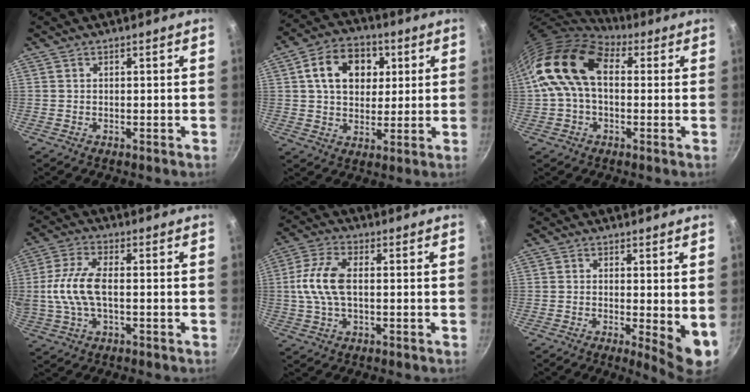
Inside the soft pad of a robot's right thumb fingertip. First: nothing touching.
{"total": 12.8, "force": [3.6, 9.5, 7.9], "torque": [-0.101, 0.007, 0.049]}
{"total": 14.4, "force": [2.2, 9.3, 10.7], "torque": [-0.175, 0.024, 0.022]}
{"total": 10.3, "force": [-0.4, 4.8, 9.1], "torque": [-0.193, 0.017, -0.014]}
{"total": 9.5, "force": [0.4, 4.8, 8.2], "torque": [-0.175, 0.020, 0.001]}
{"total": 6.7, "force": [-0.5, 1.6, 6.4], "torque": [-0.087, -0.015, -0.004]}